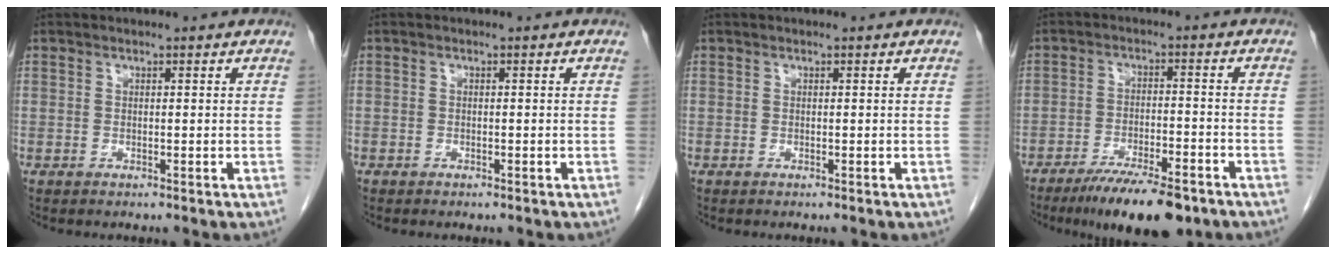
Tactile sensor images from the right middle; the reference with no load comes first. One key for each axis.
{"total": 0.5, "fx": -0.4, "fy": 0.3, "fz": 0.0, "tx": -0.004, "ty": 0.004, "tz": -0.008}
{"total": 0.0}
{"total": 11.4, "fx": -8.4, "fy": 2.6, "fz": 7.3, "tx": -0.108, "ty": -0.018, "tz": -0.134}